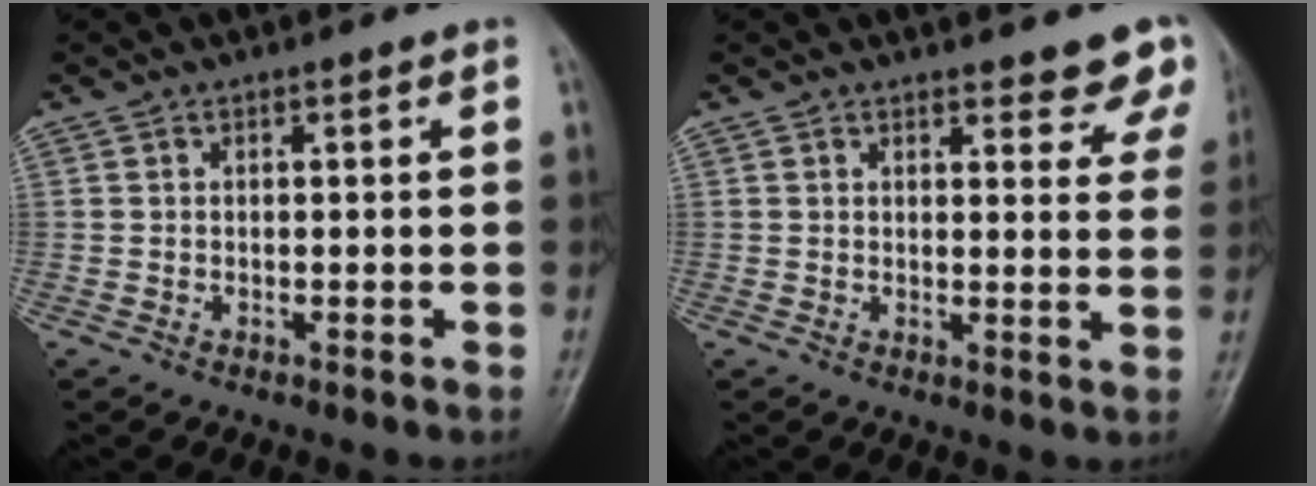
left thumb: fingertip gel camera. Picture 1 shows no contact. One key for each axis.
{"total": 7.0, "fx": 6.1, "fy": 2.4, "fz": 2.4, "tx": 0.012, "ty": -0.031, "tz": 0.053}